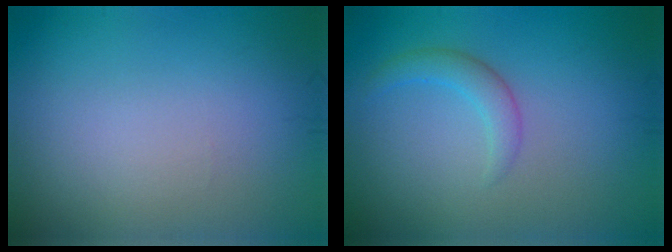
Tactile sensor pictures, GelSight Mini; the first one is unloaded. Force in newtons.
{"total": 2.0, "press": 2.0, "slide": 0.1}